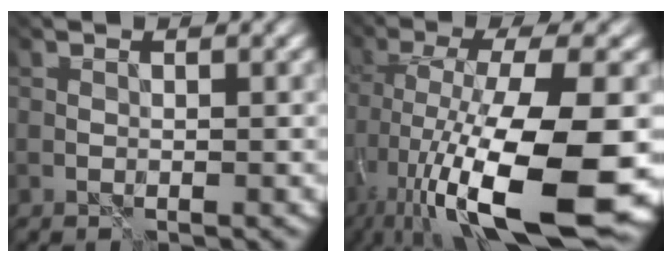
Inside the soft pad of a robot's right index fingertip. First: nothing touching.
{"total": 14.6, "force": [-5.7, 4.2, 12.8], "torque": [-0.226, -0.025, -0.084]}